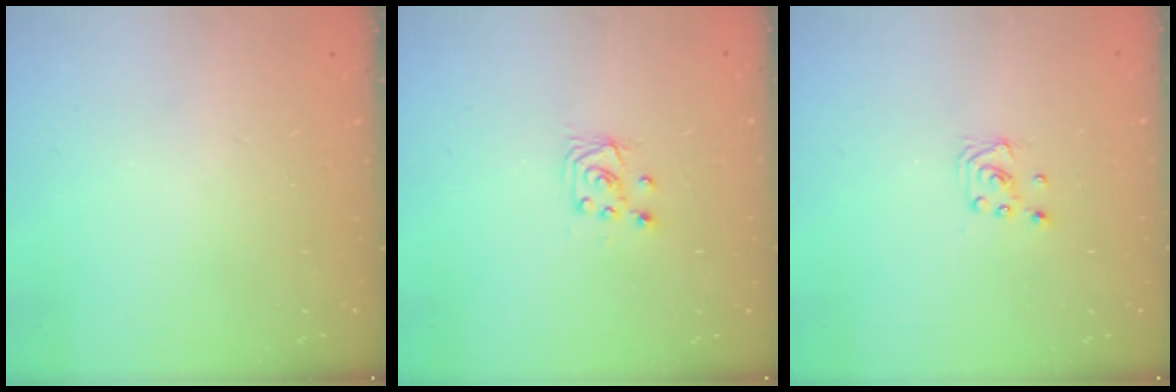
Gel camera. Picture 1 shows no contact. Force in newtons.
{"total": 4.0, "press": 4.0, "slide": 0.4}
{"total": 2.1, "press": 2.1, "slide": 0.2}